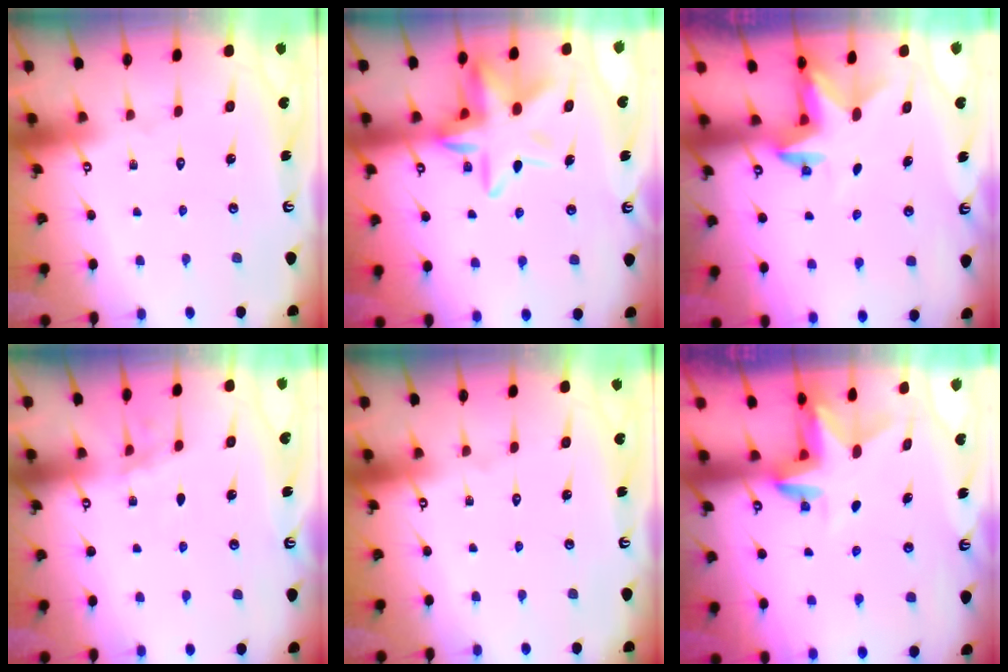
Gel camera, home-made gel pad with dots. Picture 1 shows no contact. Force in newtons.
{"total": 14.3, "press": 14.2, "slide": 1.6}
{"total": 2.6, "press": 2.5, "slide": 0.4}
{"total": 5.5, "press": 4.7, "slide": 2.8}
{"total": 0.0}
{"total": 2.9, "press": 2.9, "slide": 0.2}